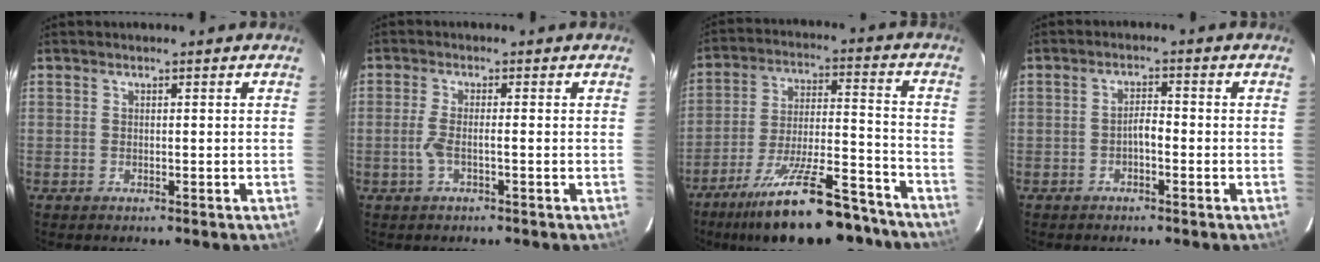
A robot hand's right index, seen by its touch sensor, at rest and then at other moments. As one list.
[{"total": 3.0, "force": [-0.9, 0.7, 2.8], "torque": [-0.066, 0.006, -0.017]}, {"total": 20.1, "force": [-15.3, 3.7, 12.5], "torque": [-0.185, -0.003, -0.253]}, {"total": 2.7, "force": [-0.9, 1.0, 2.3], "torque": [-0.041, 0.008, -0.015]}]